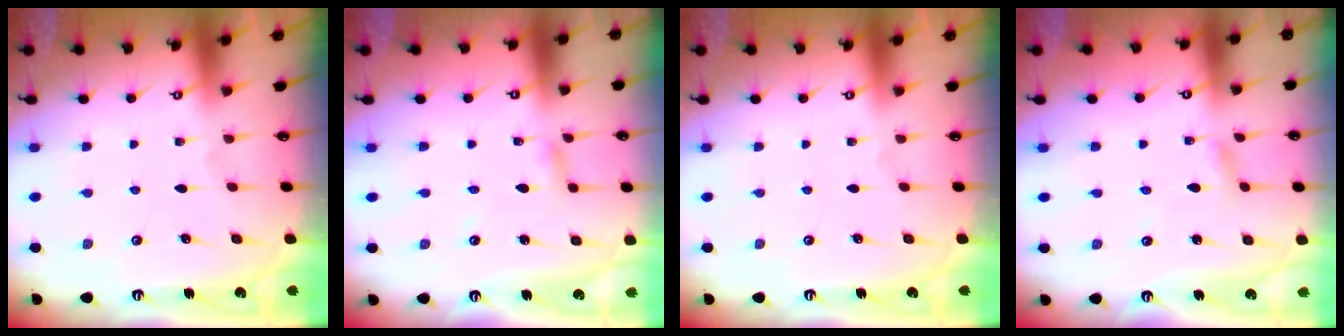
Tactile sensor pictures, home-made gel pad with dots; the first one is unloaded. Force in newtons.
{"total": 2.7, "press": 2.7, "slide": 0.1}
{"total": 0.0}
{"total": 2.5, "press": 2.5, "slide": 0.2}